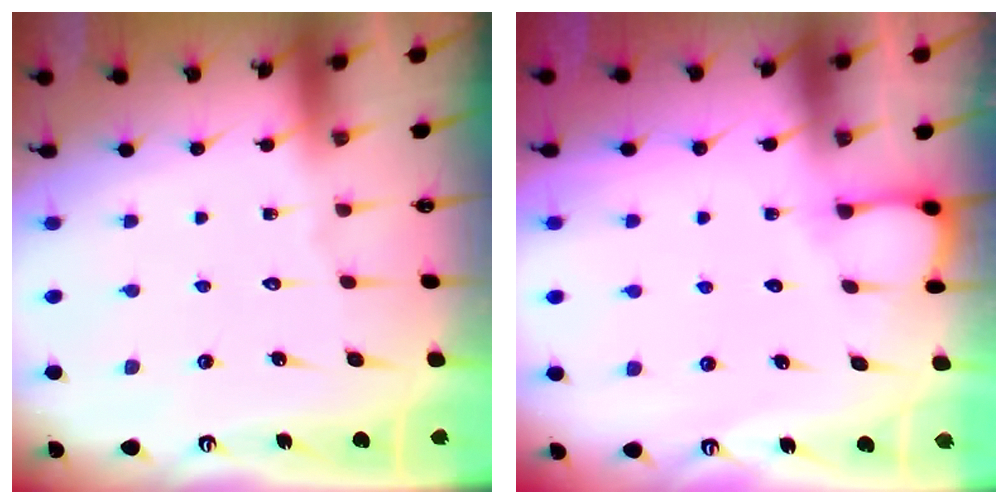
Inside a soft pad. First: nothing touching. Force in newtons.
{"total": 2.6, "press": 2.6, "slide": 0.3}